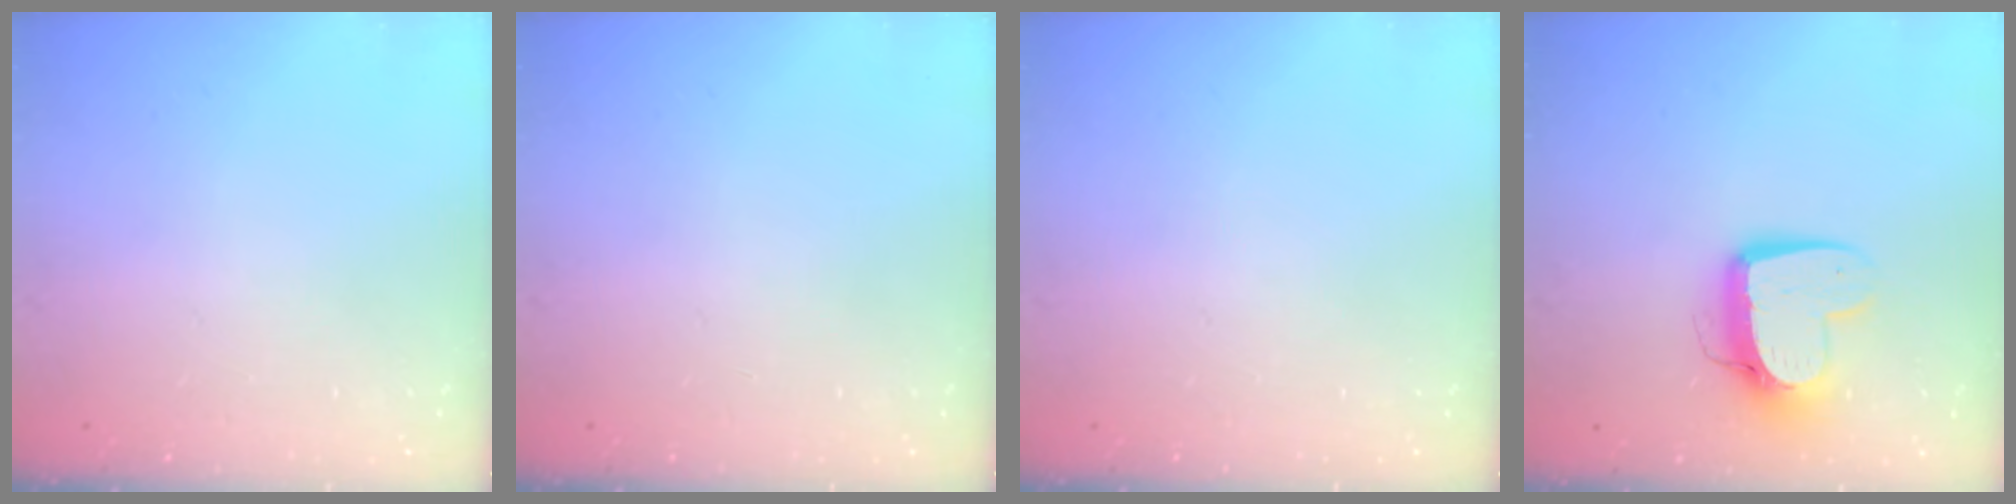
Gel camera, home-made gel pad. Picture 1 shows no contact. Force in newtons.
{"total": 0.0}
{"total": 0.0}
{"total": 12.2, "press": 12.1, "slide": 1.3}